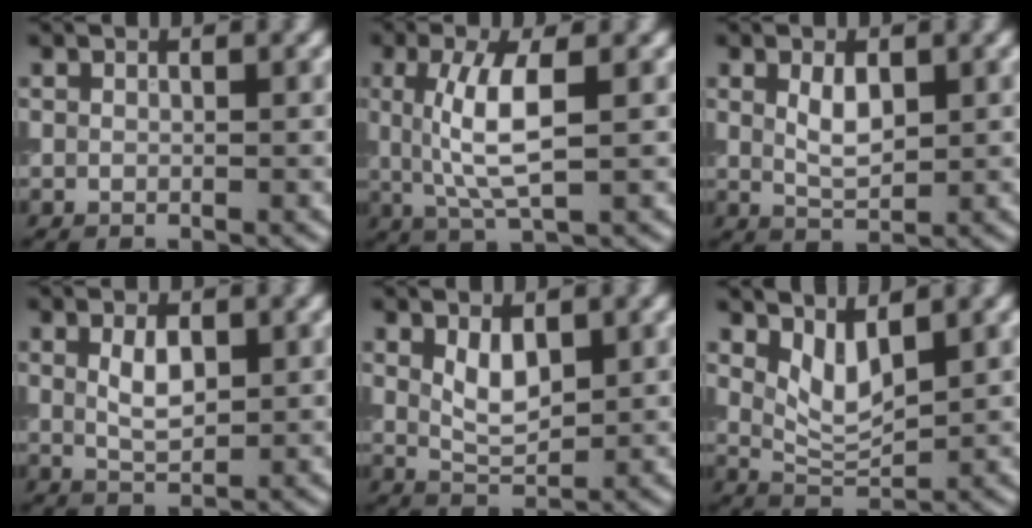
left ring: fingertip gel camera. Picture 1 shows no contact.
{"total": 5.3, "force": [0.7, 1.6, 5.1], "torque": [-0.103, 0.003, 0.014]}
{"total": 2.7, "force": [0.8, 1.3, 2.2], "torque": [-0.047, 0.000, 0.017]}
{"total": 2.8, "force": [0.6, 1.4, 2.3], "torque": [-0.049, 0.000, 0.015]}
{"total": 3.0, "force": [1.0, 1.5, 2.3], "torque": [-0.050, -0.002, 0.023]}
{"total": 3.3, "force": [1.5, 1.4, 2.6], "torque": [-0.053, -0.009, 0.033]}